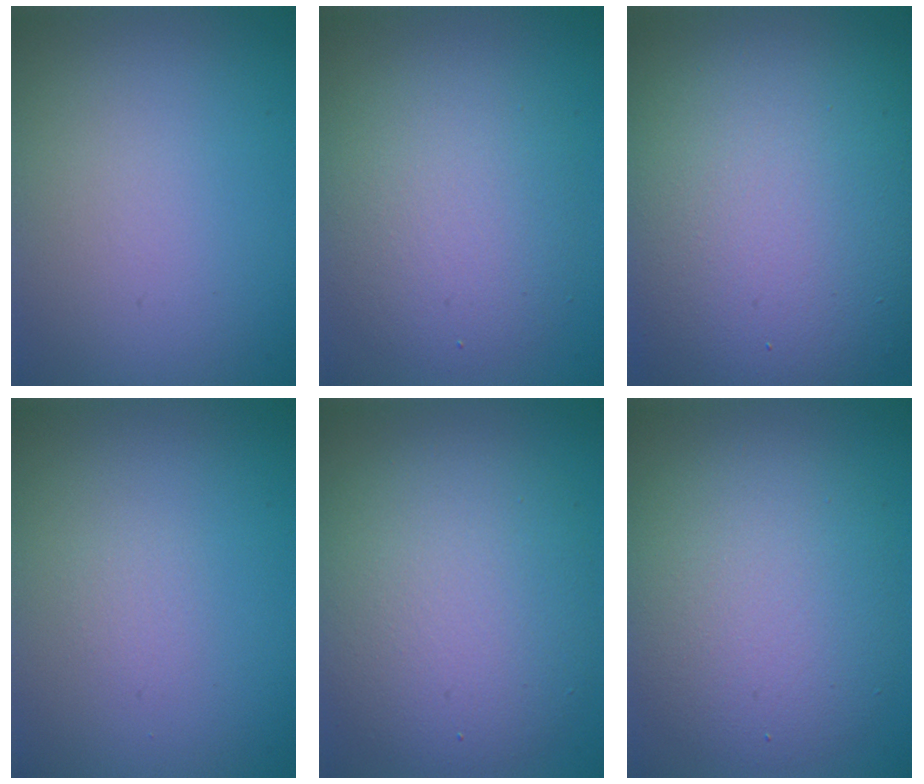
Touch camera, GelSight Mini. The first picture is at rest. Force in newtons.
{"total": 4.8, "press": 4.8, "slide": 0.4}
{"total": 15.2, "press": 15.2, "slide": 0.8}
{"total": 0.6, "press": 0.6, "slide": 0.1}
{"total": 7.4, "press": 7.4, "slide": 0.4}
{"total": 6.6, "press": 6.6, "slide": 0.3}